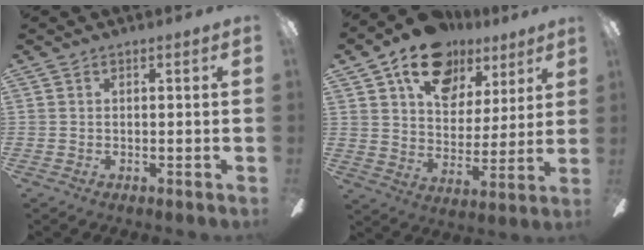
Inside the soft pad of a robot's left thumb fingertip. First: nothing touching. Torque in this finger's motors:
{"motor_torque": [0.45, 0.40, 1.58, -1.16, 0.31]}